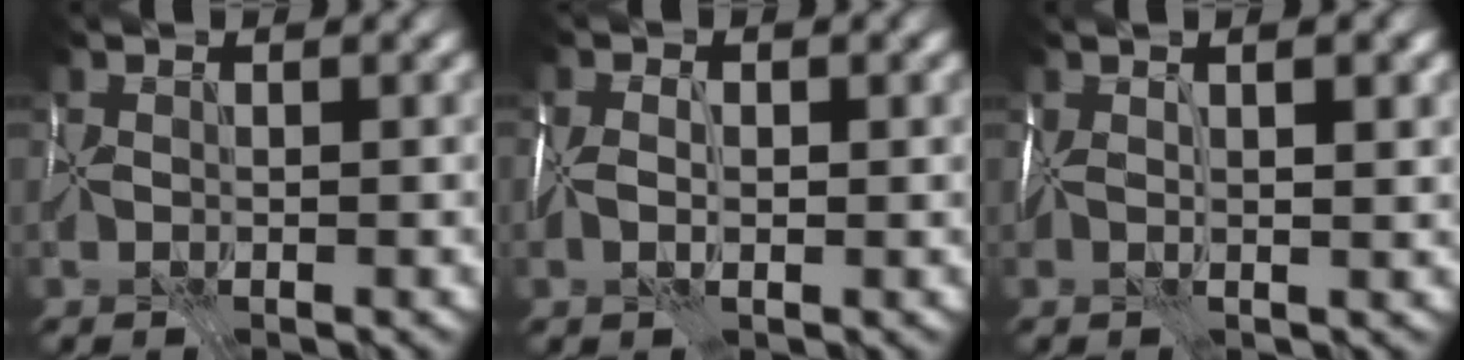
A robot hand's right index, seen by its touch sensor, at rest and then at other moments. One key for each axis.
{"total": 3.4, "fx": -0.1, "fy": 2.2, "fz": 2.6, "tx": -0.045, "ty": 0.006, "tz": -0.004}
{"total": 4.9, "fx": 1.6, "fy": 1.7, "fz": 4.3, "tx": -0.055, "ty": 0.019, "tz": 0.007}